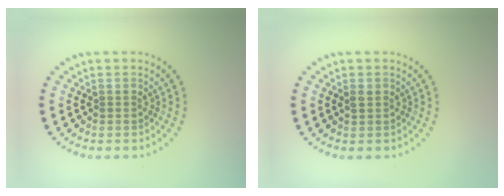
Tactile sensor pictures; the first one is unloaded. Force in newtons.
{"total": 0.8, "press": 0.7, "slide": 0.3}